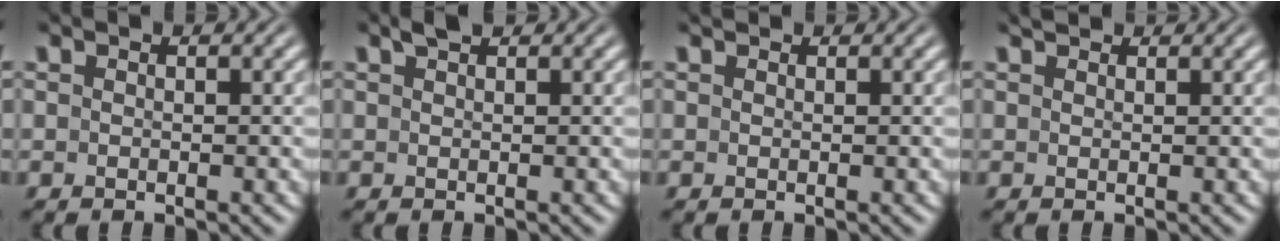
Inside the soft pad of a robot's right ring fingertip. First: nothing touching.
{"total": 1.1, "force": [1.0, -0.3, 0.4], "torque": [-0.001, 0.003, 0.021]}
{"total": 0.6, "force": [0.4, -0.3, -0.1], "torque": [0.007, -0.003, 0.010]}
{"total": 1.2, "force": [1.1, -0.5, 0.0], "torque": [0.008, 0.000, 0.022]}